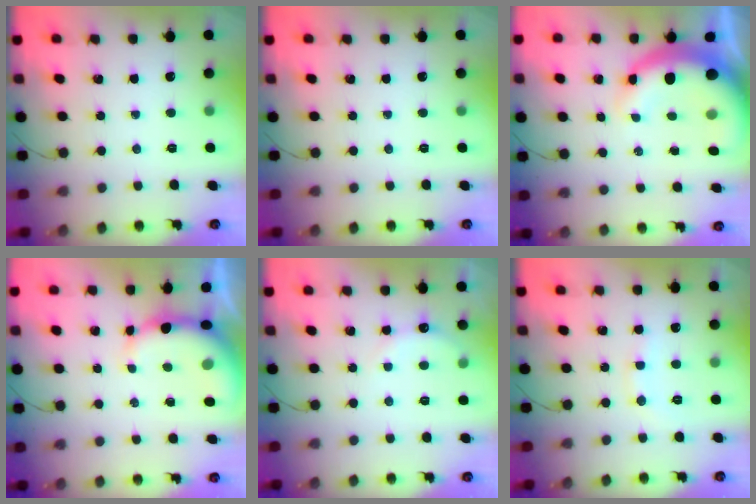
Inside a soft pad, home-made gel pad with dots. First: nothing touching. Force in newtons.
{"total": 0.0}
{"total": 10.9, "press": 10.6, "slide": 2.5}
{"total": 7.8, "press": 7.7, "slide": 1.5}
{"total": 4.4, "press": 4.2, "slide": 1.2}
{"total": 6.9, "press": 6.7, "slide": 1.4}